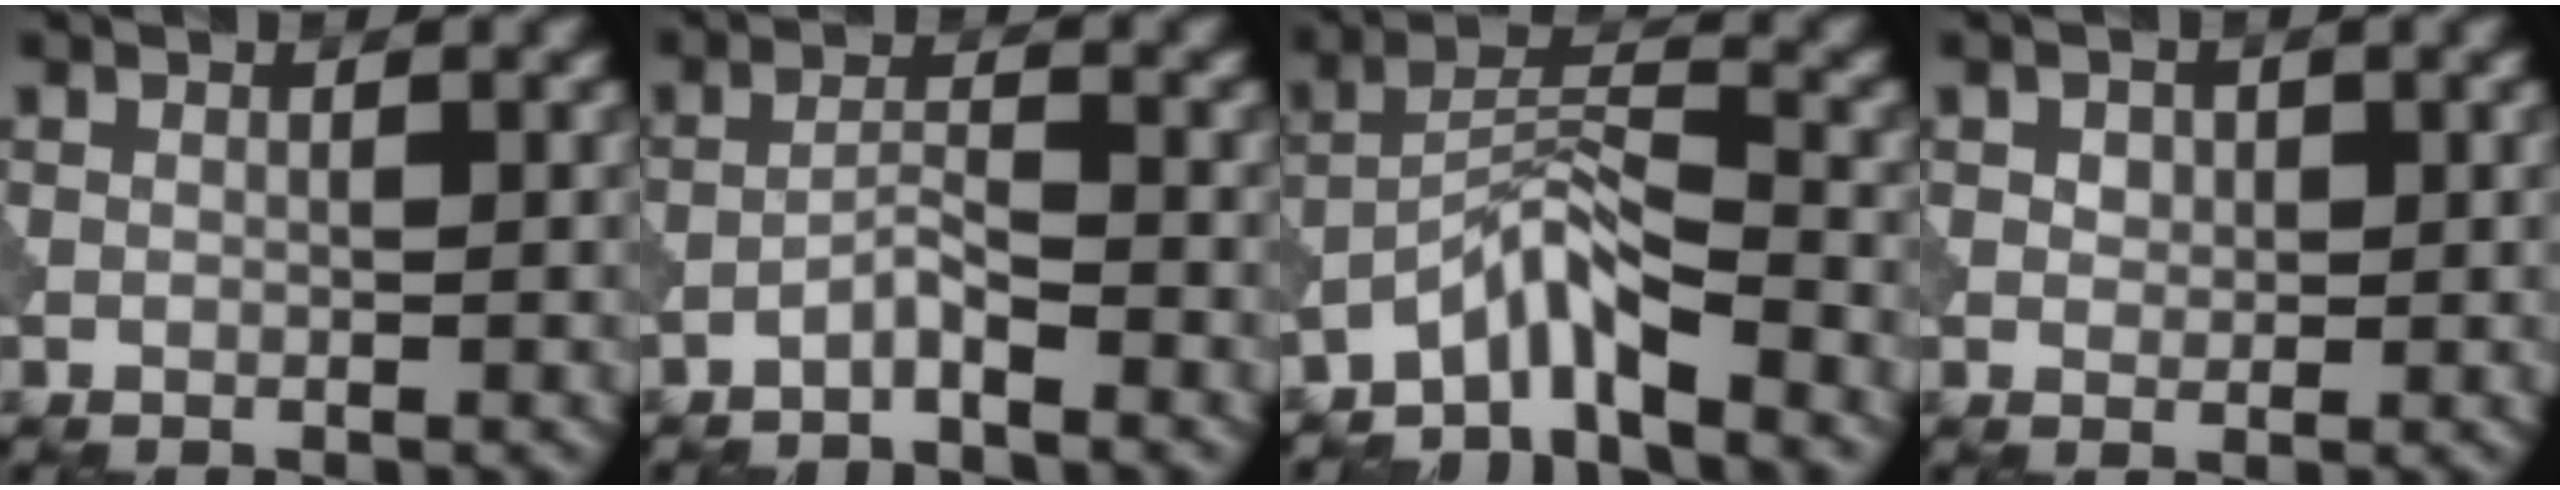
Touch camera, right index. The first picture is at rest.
{"total": 2.0, "force": [-1.6, 0.1, 1.1], "torque": [-0.020, 0.010, -0.036]}
{"total": 4.9, "force": [-3.9, 0.8, 3.0], "torque": [-0.049, 0.010, -0.083]}
{"total": 1.4, "force": [0.5, 1.2, 0.7], "torque": [-0.010, 0.003, 0.003]}